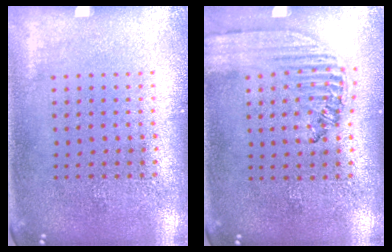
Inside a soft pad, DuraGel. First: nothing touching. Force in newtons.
{"total": 1.5, "press": 1.4, "slide": 0.6}